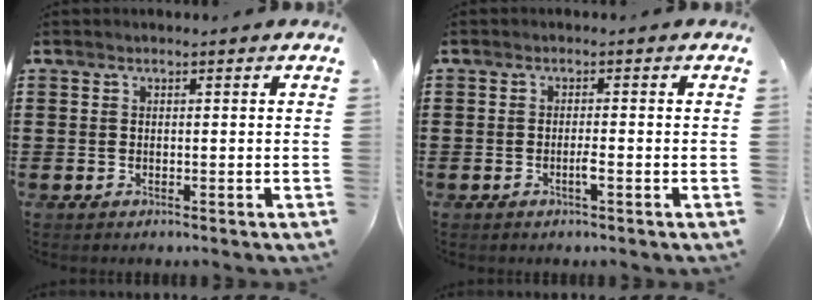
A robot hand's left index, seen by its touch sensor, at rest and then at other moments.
{"total": 1.5, "force": [-0.6, -0.1, 1.4], "torque": [-0.026, -0.002, -0.010]}